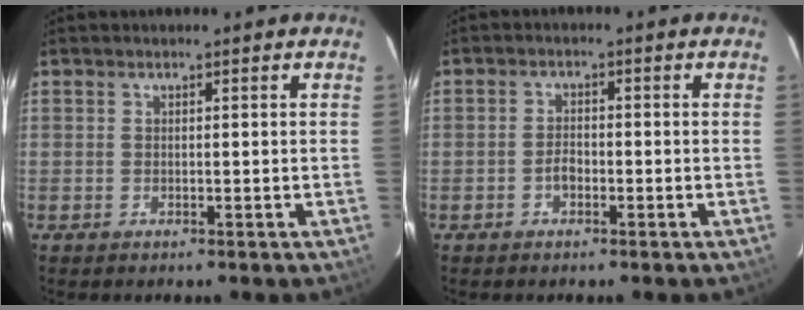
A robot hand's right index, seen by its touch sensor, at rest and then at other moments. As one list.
[{"total": 2.1, "force": [-1.1, 1.3, 1.3], "torque": [-0.027, 0.006, -0.021]}]